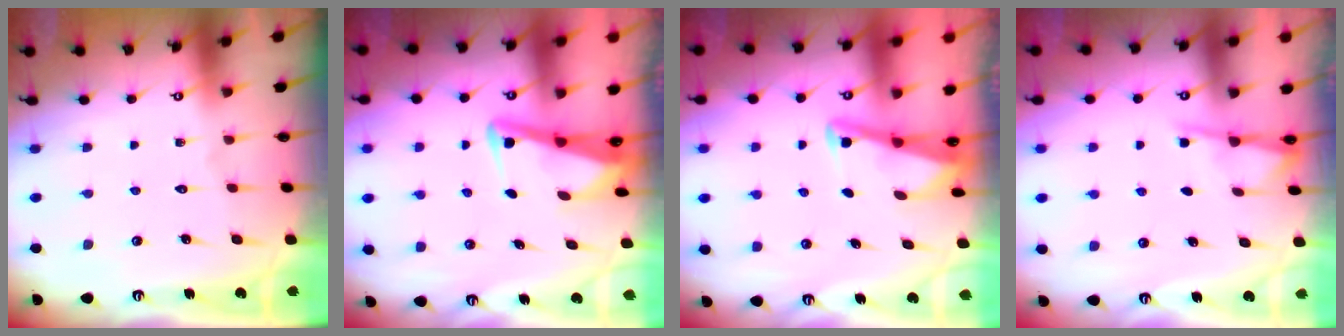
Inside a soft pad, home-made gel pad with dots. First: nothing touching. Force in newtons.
{"total": 3.5, "press": 3.4, "slide": 0.8}
{"total": 2.8, "press": 2.7, "slide": 0.4}
{"total": 1.8, "press": 1.7, "slide": 0.4}